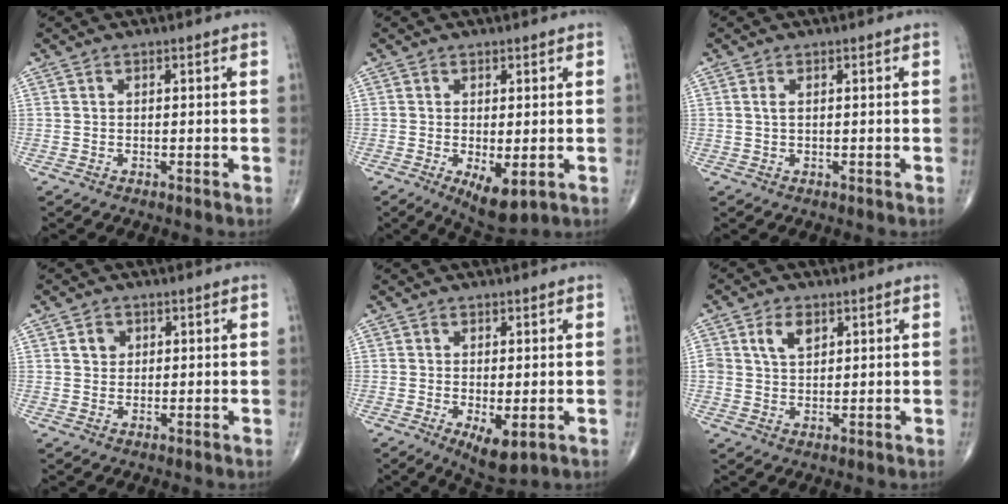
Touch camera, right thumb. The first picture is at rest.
{"total": 6.4, "force": [-1.6, 2.6, 5.6], "torque": [-0.090, -0.019, -0.017]}
{"total": 0.9, "force": [0.3, 0.3, 0.8], "torque": [-0.021, 0.004, 0.006]}
{"total": 2.7, "force": [0.9, 2.2, 1.1], "torque": [-0.005, -0.003, 0.014]}
{"total": 5.6, "force": [-1.5, 2.3, 4.9], "torque": [-0.081, -0.018, -0.015]}
{"total": 4.7, "force": [2.1, 3.0, 3.0], "torque": [-0.042, -0.007, 0.039]}